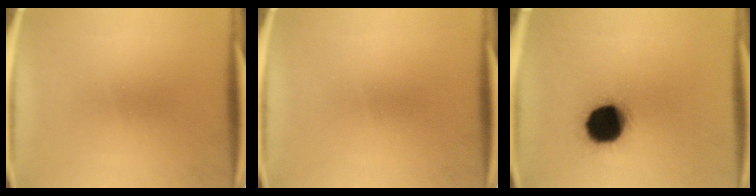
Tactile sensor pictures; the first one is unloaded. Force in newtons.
{"total": 0.0}
{"total": 17.8}